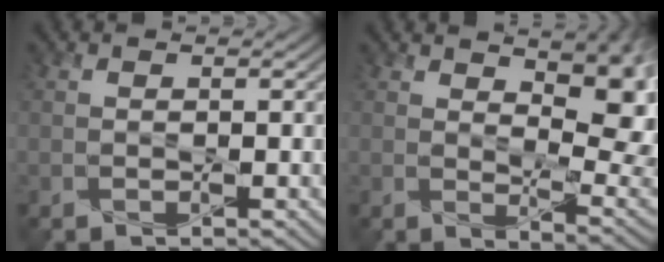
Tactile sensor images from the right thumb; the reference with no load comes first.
{"total": 11.0, "force": [4.6, 5.0, 8.6], "torque": [-0.119, -0.004, 0.071]}